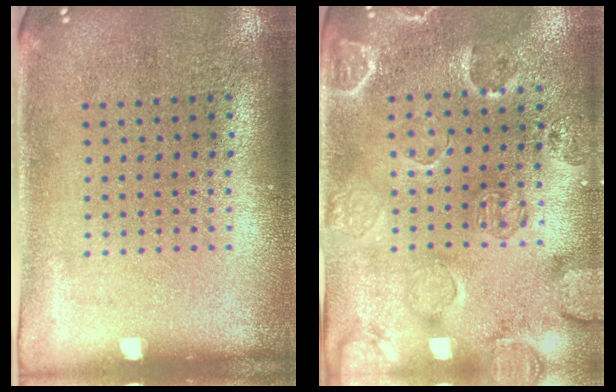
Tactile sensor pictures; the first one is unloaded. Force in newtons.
{"total": 2.5, "press": 2.1, "slide": 1.4}